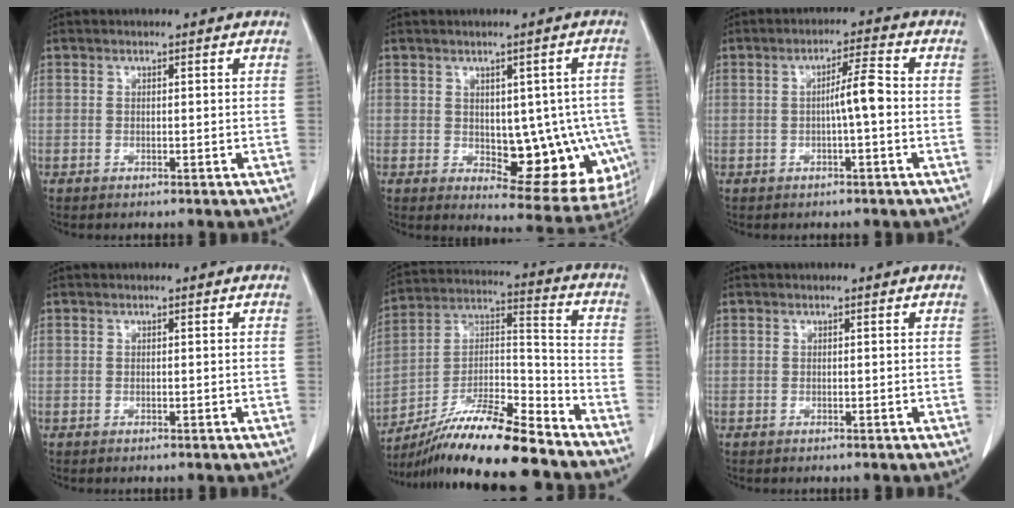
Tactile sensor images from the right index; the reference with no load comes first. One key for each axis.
{"total": 13.9, "fx": -1.8, "fy": 6.9, "fz": 11.9, "tx": -0.108, "ty": 0.011, "tz": -0.002}
{"total": 4.4, "fx": -0.5, "fy": 0.1, "fz": 4.4, "tx": -0.070, "ty": 0.008, "tz": -0.009}
{"total": 0.0}
{"total": 17.4, "fx": -14.4, "fy": 1.1, "fz": 9.6, "tx": -0.182, "ty": 0.003, "tz": -0.257}
{"total": 0.0}